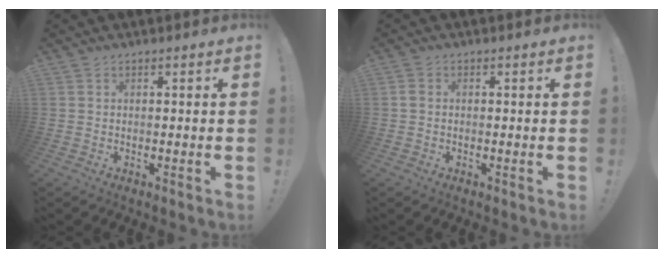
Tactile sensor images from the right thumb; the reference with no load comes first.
{"total": 1.1, "force": [-0.2, 0.8, 0.7], "torque": [-0.011, 0.004, -0.004]}